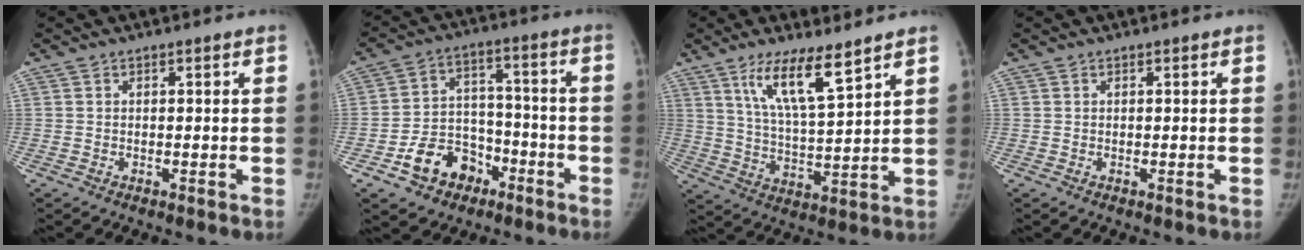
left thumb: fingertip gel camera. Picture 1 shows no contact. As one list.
[{"total": 11.4, "force": [-6.2, 8.4, 4.6], "torque": [-0.040, 0.061, -0.100]}, {"total": 10.6, "force": [6.9, 2.0, 7.9], "torque": [-0.136, -0.044, 0.133]}, {"total": 0.0}]